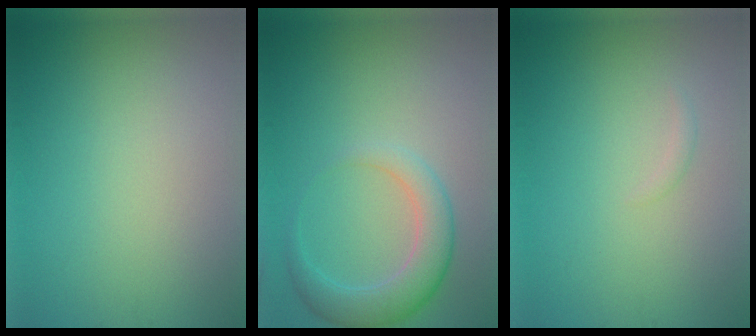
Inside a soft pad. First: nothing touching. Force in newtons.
{"total": 4.1, "press": 4.1, "slide": 0.1}
{"total": 0.5, "press": 0.5, "slide": 0.0}